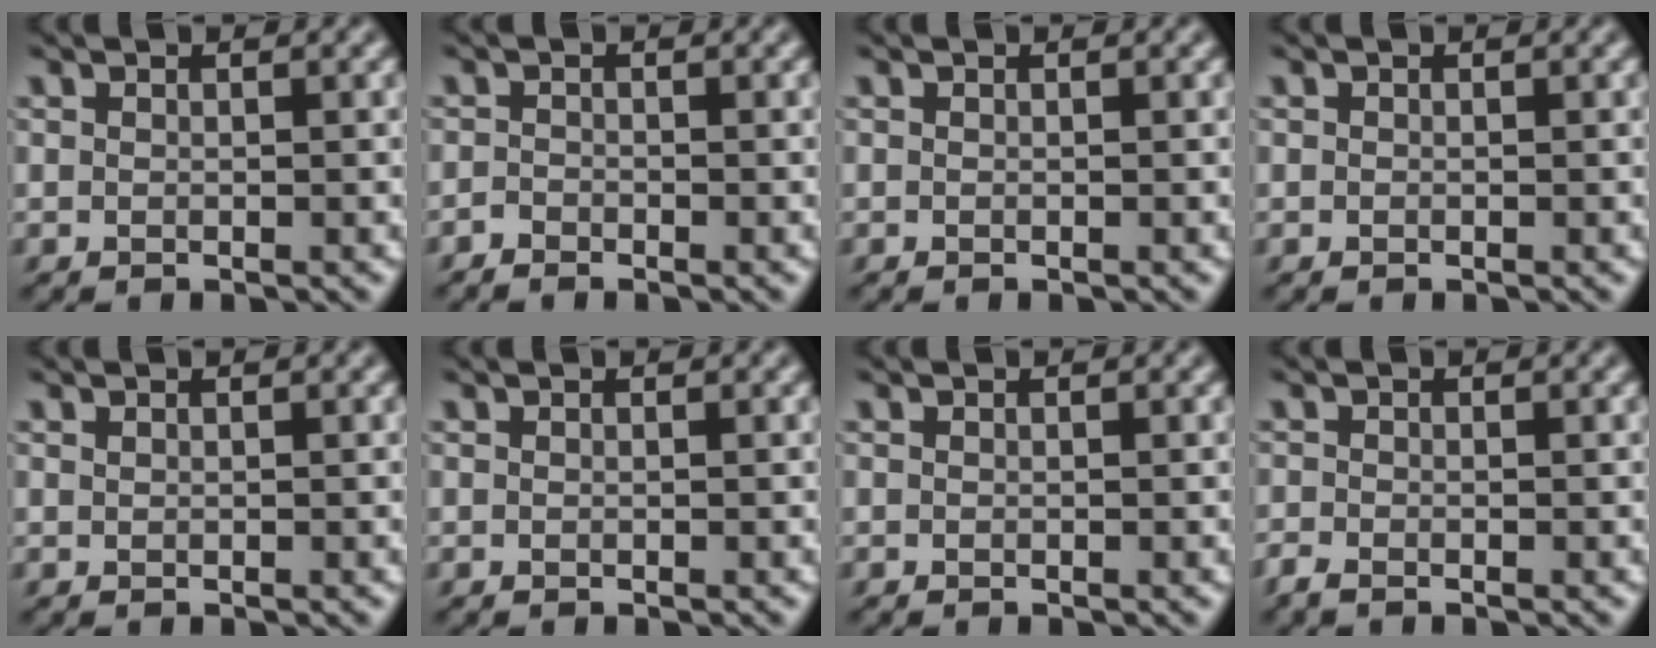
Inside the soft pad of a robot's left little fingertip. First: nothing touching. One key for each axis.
{"total": 1.0, "fx": -0.9, "fy": 0.3, "fz": 0.1, "tx": -0.001, "ty": 0.002, "tz": -0.021}
{"total": 0.0}
{"total": 0.0}
{"total": 0.0}
{"total": 0.0}
{"total": 0.0}
{"total": 1.2, "fx": -0.9, "fy": 0.5, "fz": 0.6, "tx": -0.014, "ty": 0.000, "tz": -0.021}